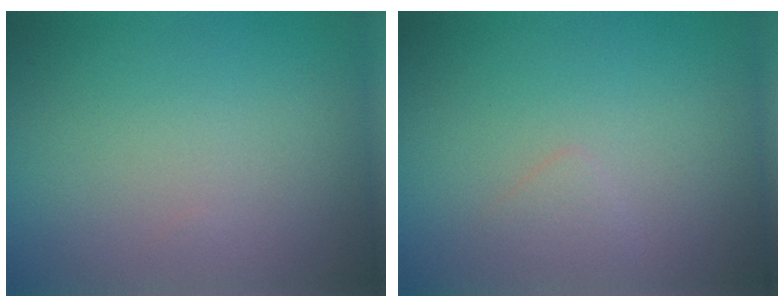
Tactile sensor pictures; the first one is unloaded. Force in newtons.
{"total": 0.8, "press": 0.8, "slide": 0.0}